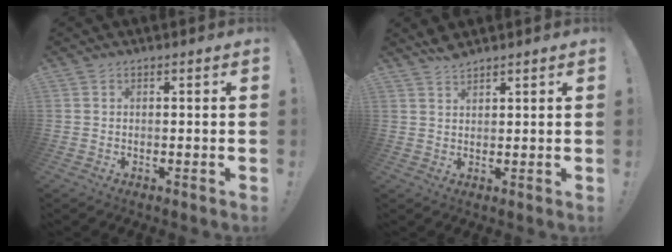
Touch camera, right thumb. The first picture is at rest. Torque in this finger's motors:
{"motor_torque": [-0.28, 0.39, 0.27, 0.10, 0.00]}